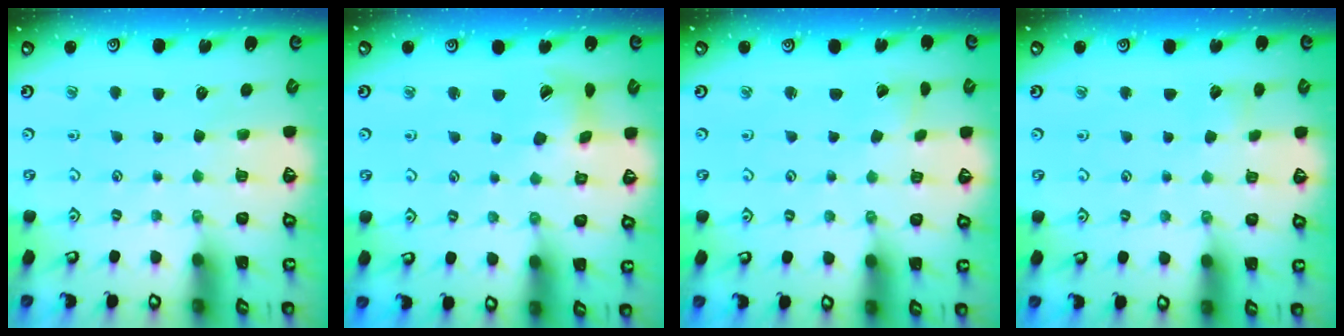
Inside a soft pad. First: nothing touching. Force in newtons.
{"total": 7.7, "press": 7.6, "slide": 1.0}
{"total": 1.7, "press": 1.7, "slide": 0.1}
{"total": 2.8, "press": 2.8, "slide": 0.3}